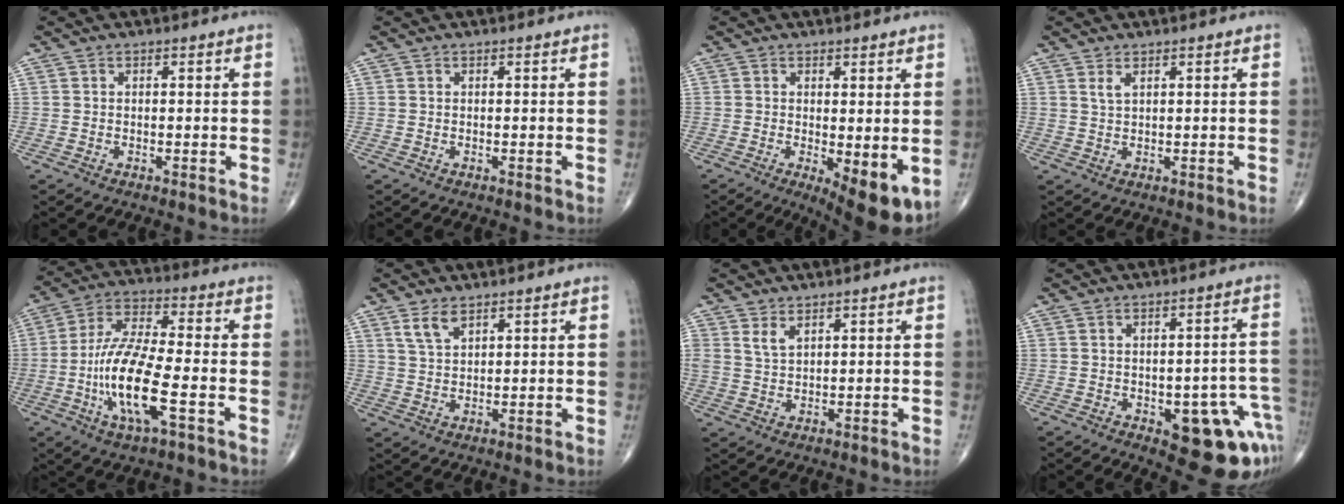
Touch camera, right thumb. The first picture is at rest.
{"total": 0.0}
{"total": 8.4, "force": [-1.8, 2.8, 7.7], "torque": [-0.101, -0.023, -0.021]}
{"total": 1.7, "force": [1.0, 0.6, 1.2], "torque": [-0.027, -0.002, 0.025]}
{"total": 15.1, "force": [-4.5, 4.1, 13.8], "torque": [-0.284, 0.021, -0.086]}
{"total": 3.8, "force": [2.5, 1.7, 2.4], "torque": [-0.043, -0.010, 0.055]}
{"total": 2.7, "force": [1.8, 1.2, 1.6], "torque": [-0.029, -0.011, 0.043]}
{"total": 15.0, "force": [-5.8, 6.7, 12.1], "torque": [-0.090, 0.036, -0.053]}